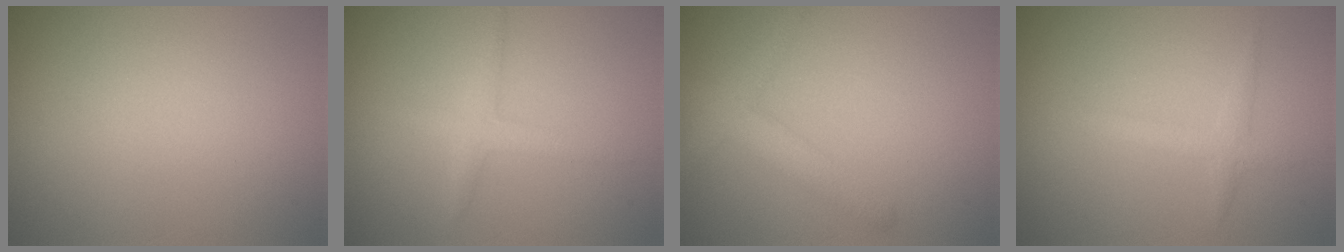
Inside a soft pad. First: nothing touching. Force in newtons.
{"total": 1.8, "press": 1.8, "slide": 0.1}
{"total": 3.0, "press": 3.0, "slide": 0.1}
{"total": 1.5, "press": 1.5, "slide": 0.1}